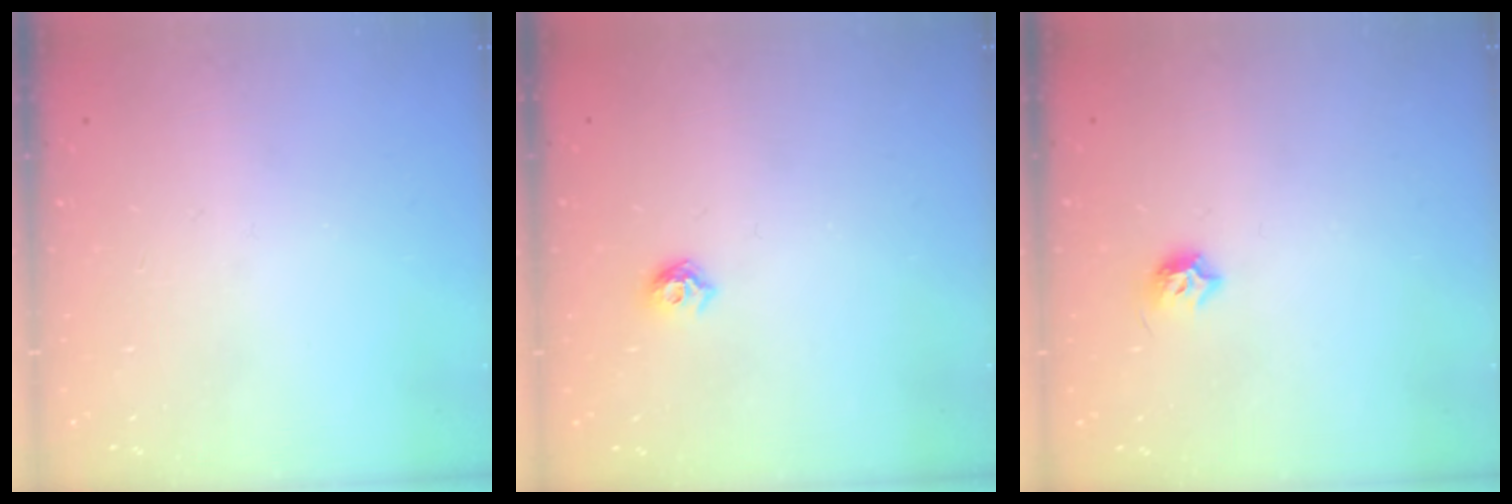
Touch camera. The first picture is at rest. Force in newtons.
{"total": 5.9, "press": 5.8, "slide": 1.0}
{"total": 5.9, "press": 5.8, "slide": 0.9}